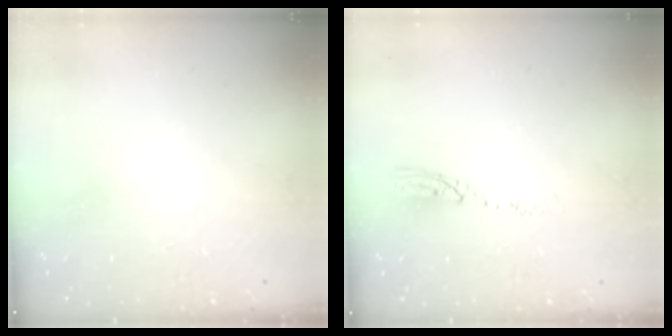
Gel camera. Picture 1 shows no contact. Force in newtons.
{"total": 5.0, "press": 5.0, "slide": 0.4}